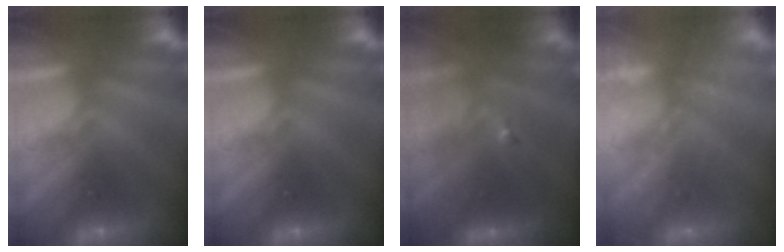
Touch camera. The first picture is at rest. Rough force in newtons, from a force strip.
{"total": 0.0}
{"total": 4.1}
{"total": 1.7}